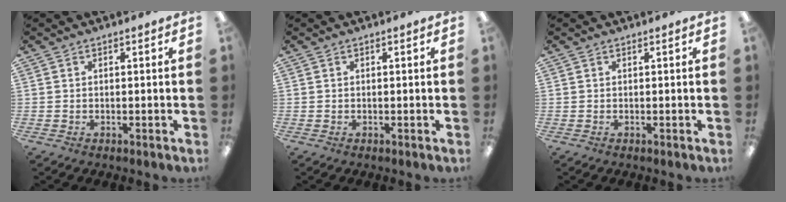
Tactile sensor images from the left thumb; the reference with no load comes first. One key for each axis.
{"total": 0.0}
{"total": 0.0}